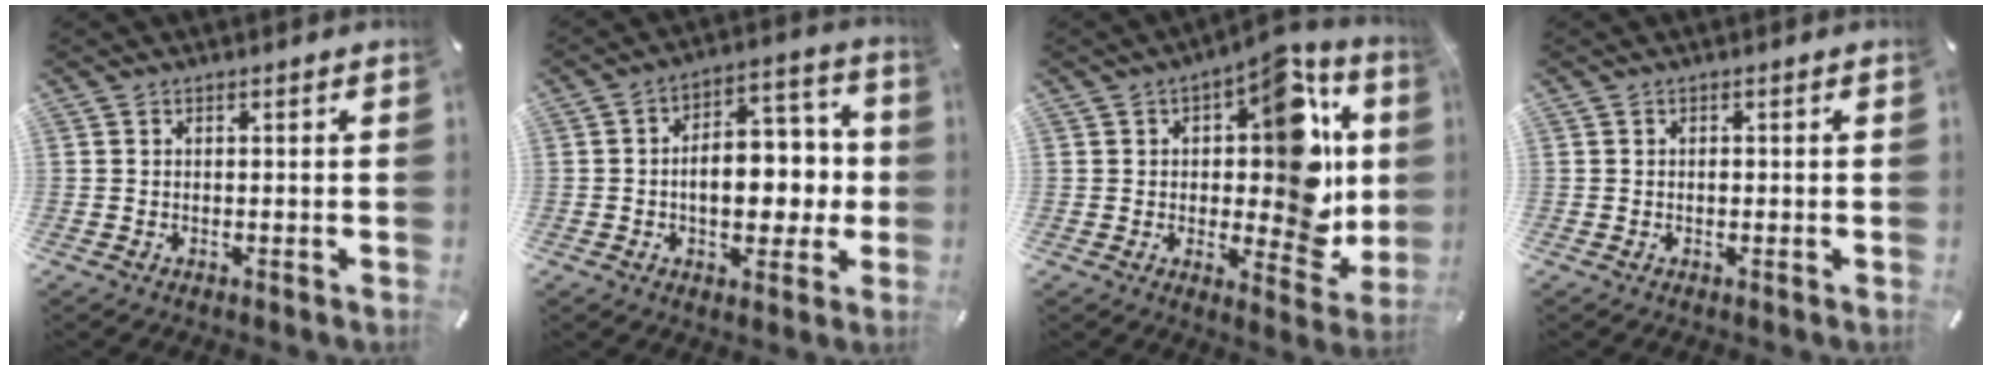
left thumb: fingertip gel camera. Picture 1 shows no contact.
{"total": 12.3, "force": [-1.1, 8.4, 8.9], "torque": [-0.111, 0.010, -0.015]}
{"total": 20.2, "force": [4.3, 10.8, 16.5], "torque": [-0.193, -0.036, 0.068]}
{"total": 0.6, "force": [-0.1, 0.4, 0.5], "torque": [-0.012, -0.001, -0.002]}